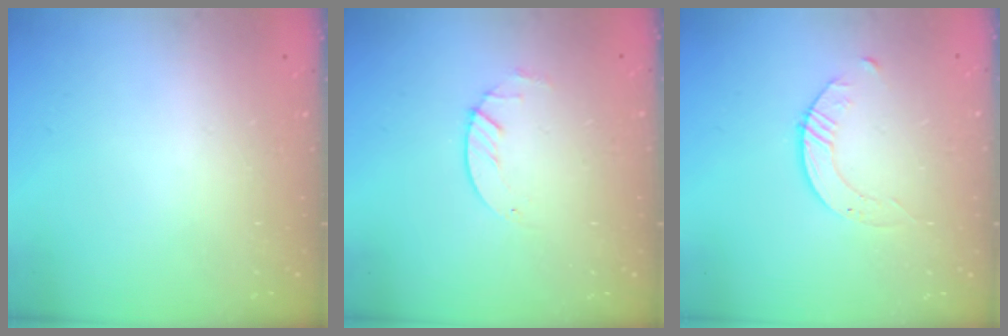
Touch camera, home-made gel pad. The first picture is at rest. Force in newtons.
{"total": 1.8, "press": 1.8, "slide": 0.2}
{"total": 2.8, "press": 2.8, "slide": 0.3}